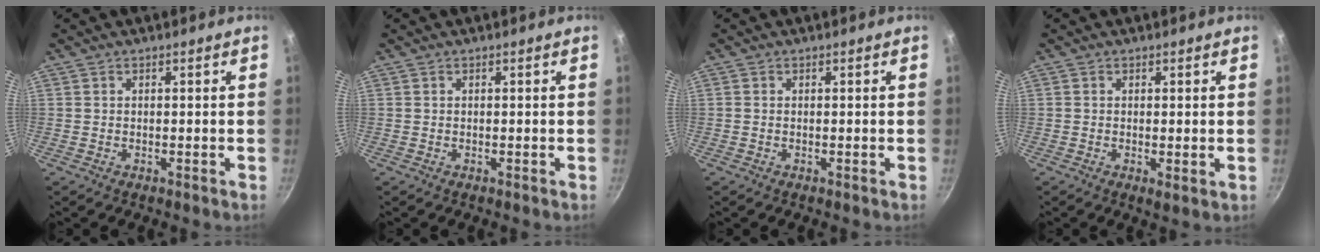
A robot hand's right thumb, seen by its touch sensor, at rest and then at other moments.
{"total": 0.0}
{"total": 0.0}
{"total": 1.7, "force": [0.0, 0.5, 1.7], "torque": [-0.029, -0.008, 0.000]}